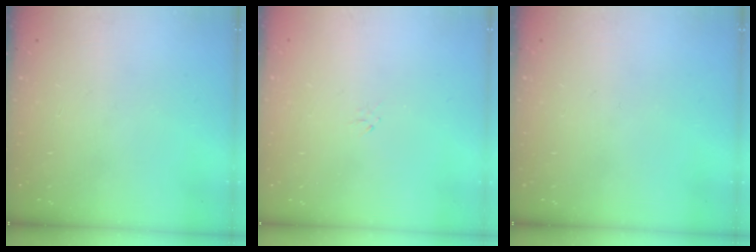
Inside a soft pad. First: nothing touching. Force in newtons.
{"total": 0.0}
{"total": 0.0}